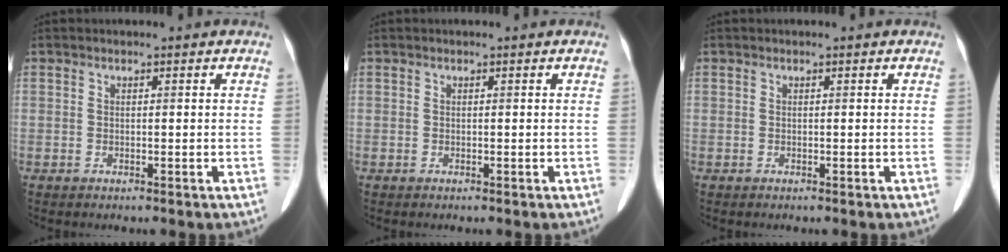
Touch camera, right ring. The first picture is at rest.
{"total": 0.0}
{"total": 0.0}